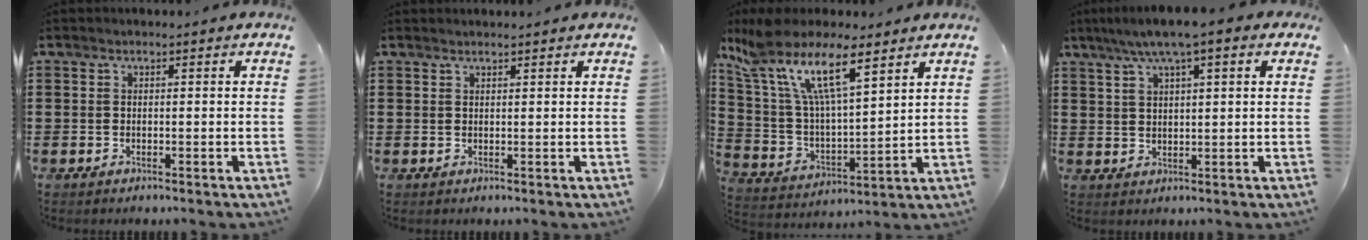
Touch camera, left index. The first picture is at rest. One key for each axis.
{"total": 0.9, "fx": 0.9, "fy": 0.0, "fz": 0.3, "tx": -0.007, "ty": -0.001, "tz": 0.018}
{"total": 13.2, "fx": 8.3, "fy": 3.6, "fz": 9.6, "tx": -0.230, "ty": -0.037, "tz": 0.139}
{"total": 5.6, "fx": 3.5, "fy": 0.7, "fz": 4.2, "tx": -0.087, "ty": 0.001, "tz": 0.060}